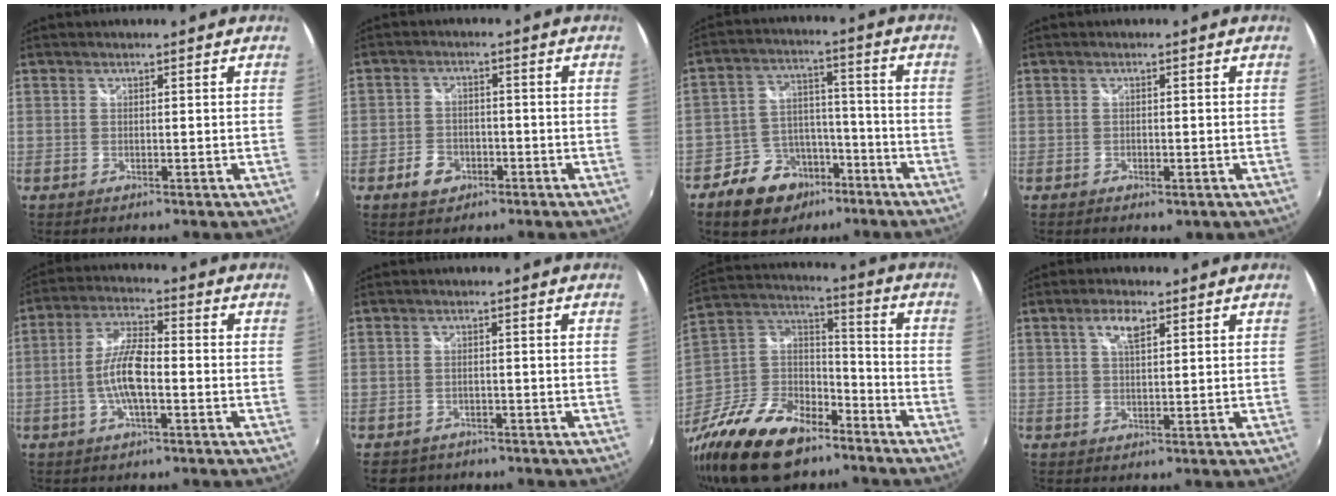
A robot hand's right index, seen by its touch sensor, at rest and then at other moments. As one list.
[{"total": 4.7, "force": [-2.6, 3.5, 1.8], "torque": [-0.048, 0.011, -0.039]}, {"total": 11.9, "force": [-7.5, 8.2, 4.4], "torque": [-0.094, 0.030, -0.107]}, {"total": 1.9, "force": [-1.0, 1.2, 1.2], "torque": [-0.022, -0.007, -0.013]}, {"total": 8.5, "force": [-2.2, 2.3, 7.9], "torque": [-0.161, 0.006, -0.043]}, {"total": 1.7, "force": [-0.7, 1.0, 1.2], "torque": [-0.027, -0.006, -0.010]}, {"total": 25.3, "force": [-16.0, 13.8, 13.9], "torque": [-0.317, 0.006, -0.271]}, {"total": 3.9, "force": [1.9, 1.3, 3.1], "torque": [-0.055, 0.007, 0.034]}]